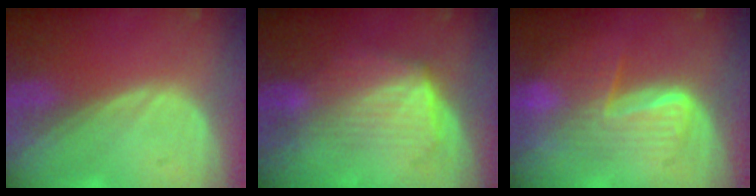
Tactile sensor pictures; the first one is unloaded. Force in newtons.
{"total": 7.3, "press": 6.6, "slide": 3.2}
{"total": 6.6, "press": 6.5, "slide": 0.8}